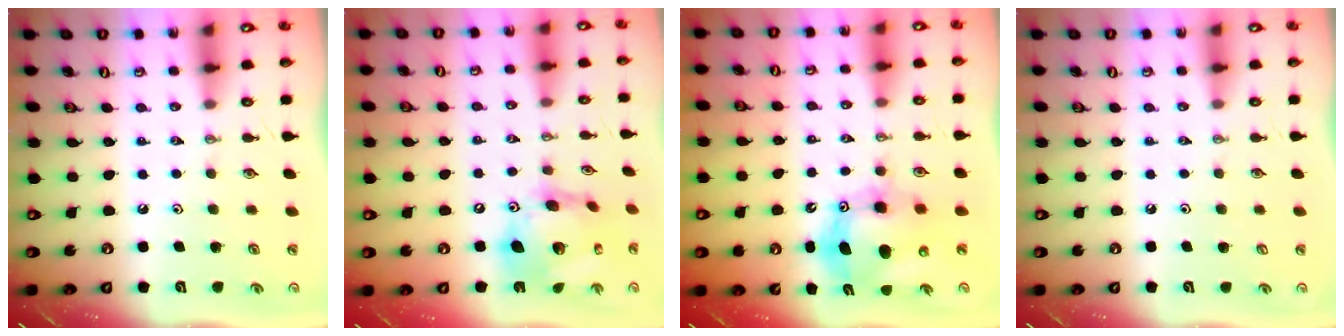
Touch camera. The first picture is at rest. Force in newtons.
{"total": 18.8, "press": 18.7, "slide": 1.8}
{"total": 11.6, "press": 11.4, "slide": 2.5}
{"total": 0.7, "press": 0.1, "slide": 0.7}